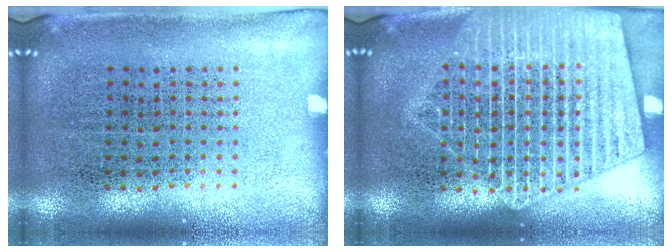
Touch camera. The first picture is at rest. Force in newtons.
{"total": 3.8, "press": 3.8, "slide": 0.4}